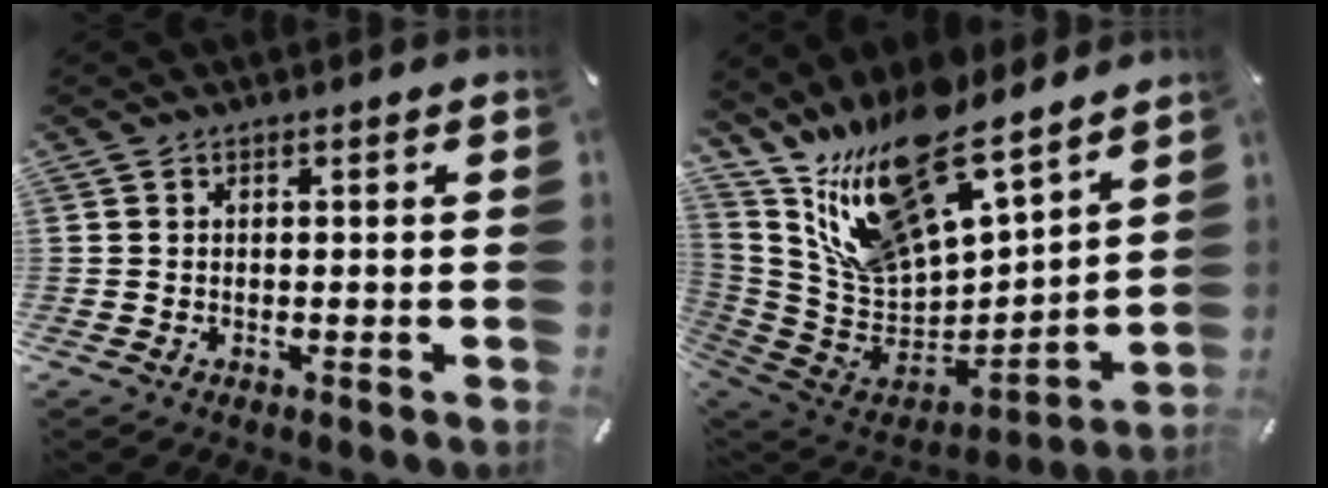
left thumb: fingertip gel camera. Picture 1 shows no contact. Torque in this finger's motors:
{"motor_torque": [4.80, 0.21, 1.38, -1.39, 0.95]}